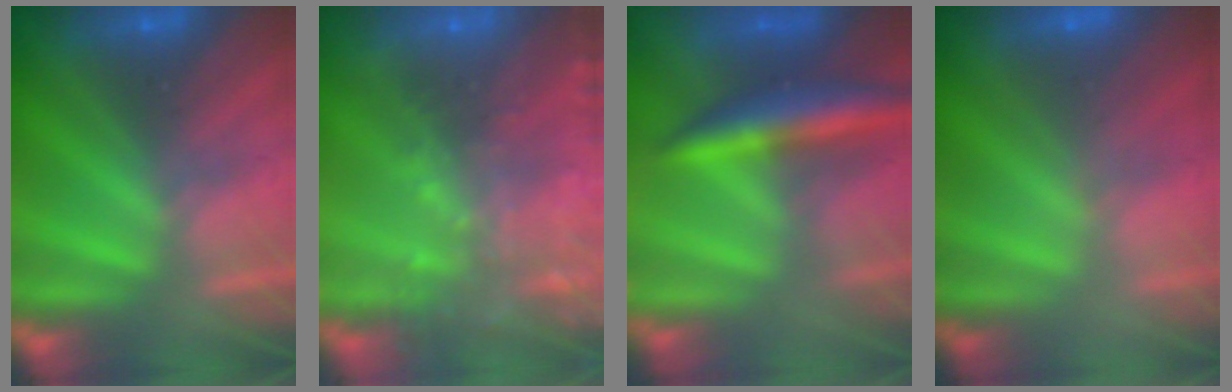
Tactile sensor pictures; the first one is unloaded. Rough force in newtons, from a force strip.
{"total": 5.8}
{"total": 9.6}
{"total": 2.3}